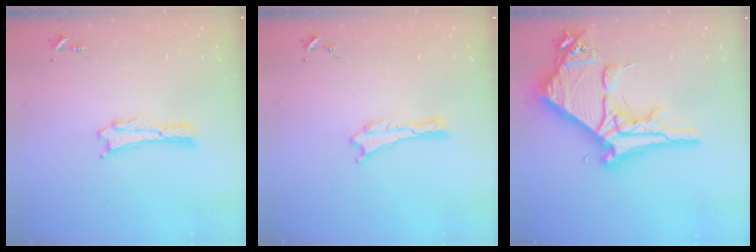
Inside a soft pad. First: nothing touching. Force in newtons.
{"total": 0.0}
{"total": 13.6, "press": 13.6, "slide": 1.4}